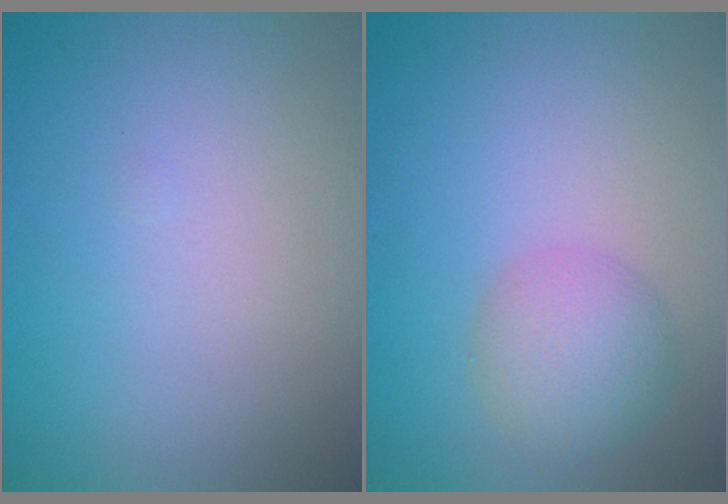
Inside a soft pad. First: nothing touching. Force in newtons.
{"total": 3.6, "press": 3.6, "slide": 0.1}